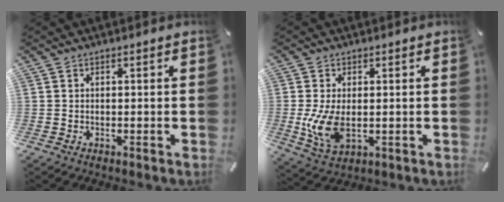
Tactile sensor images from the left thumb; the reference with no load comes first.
{"total": 9.2, "force": [-0.6, 5.2, 7.6], "torque": [-0.173, -0.015, -0.011]}